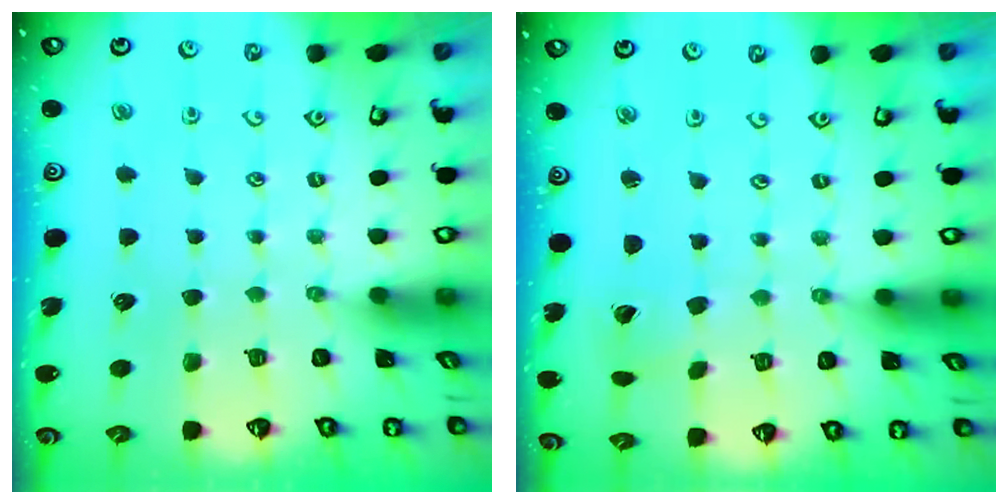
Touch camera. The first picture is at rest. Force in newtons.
{"total": 1.9, "press": 1.9, "slide": 0.2}